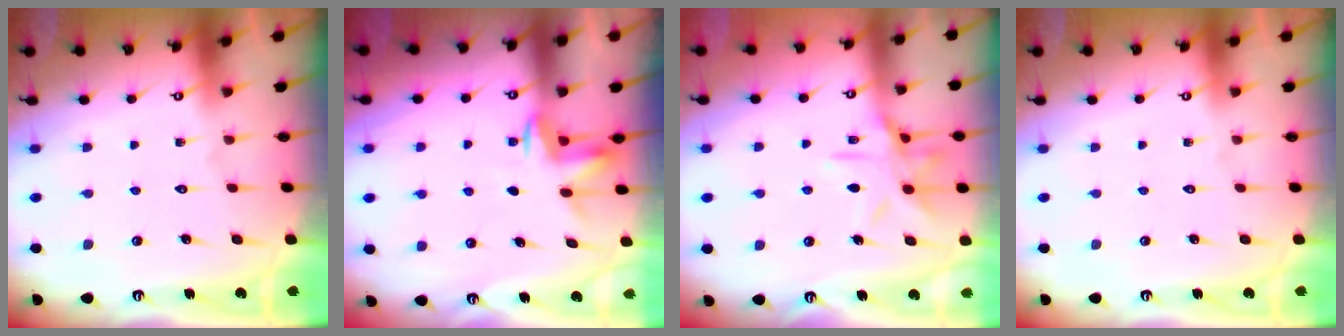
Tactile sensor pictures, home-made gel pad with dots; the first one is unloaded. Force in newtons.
{"total": 3.3, "press": 3.3, "slide": 0.4}
{"total": 12.6, "press": 12.6, "slide": 1.0}
{"total": 0.0}